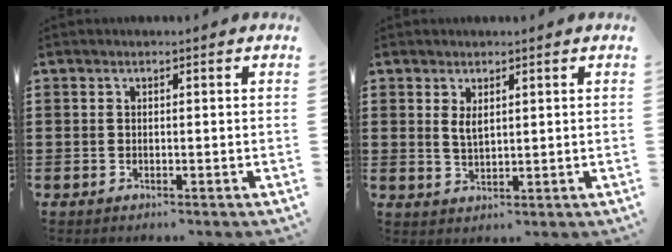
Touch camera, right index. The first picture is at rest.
{"total": 2.2, "force": [1.1, 0.8, 1.7], "torque": [-0.036, 0.000, 0.020]}